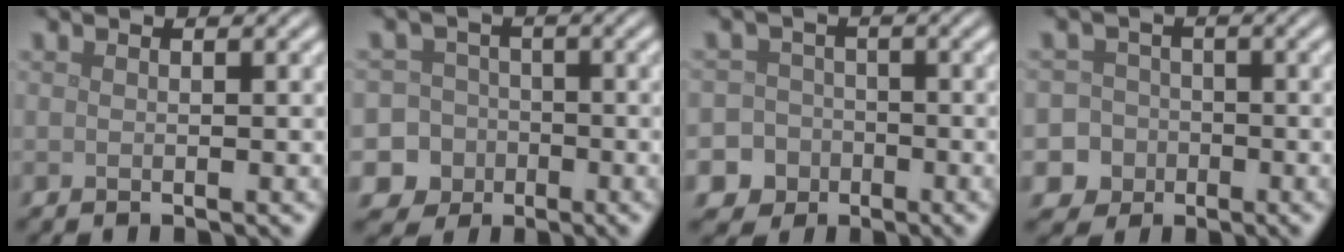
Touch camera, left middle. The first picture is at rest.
{"total": 9.0, "force": [-3.9, 8.1, 1.0], "torque": [-0.011, -0.012, -0.095]}
{"total": 6.9, "force": [-3.7, 5.8, 0.7], "torque": [-0.003, -0.014, -0.079]}
{"total": 7.0, "force": [-3.2, 6.1, 0.8], "torque": [-0.008, -0.007, -0.078]}